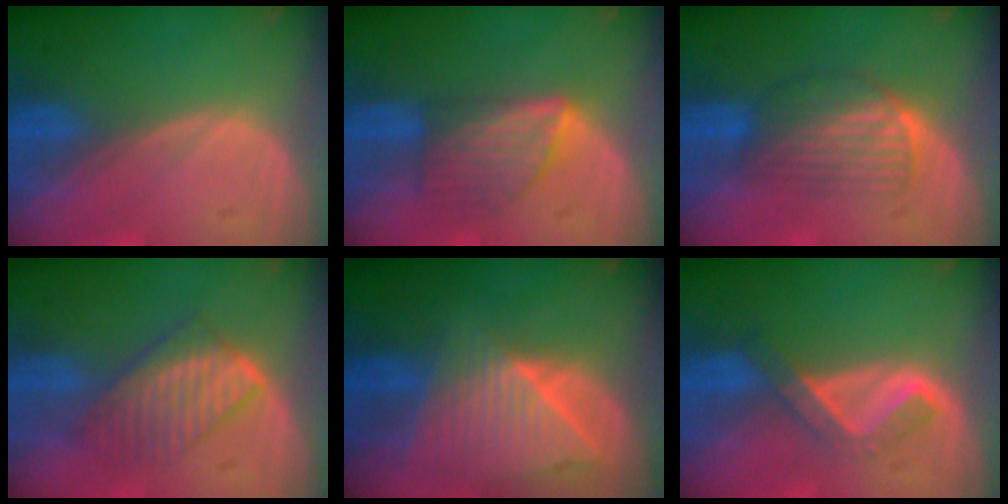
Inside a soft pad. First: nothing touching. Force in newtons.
{"total": 5.9, "press": 5.7, "slide": 1.5}
{"total": 6.7, "press": 5.8, "slide": 3.5}
{"total": 6.5, "press": 6.3, "slide": 1.7}
{"total": 9.2, "press": 8.3, "slide": 4.0}
{"total": 5.1, "press": 4.4, "slide": 2.7}